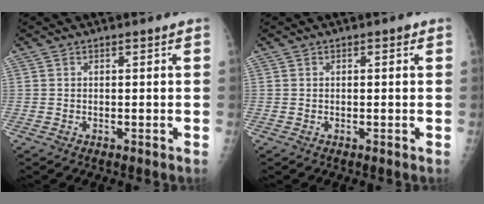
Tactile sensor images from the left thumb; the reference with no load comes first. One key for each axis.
{"total": 0.5, "fx": 0.2, "fy": 0.3, "fz": 0.4, "tx": -0.003, "ty": 0.001, "tz": 0.001}